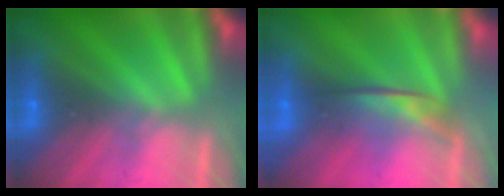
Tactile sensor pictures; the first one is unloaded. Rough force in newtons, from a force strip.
{"total": 1.8}